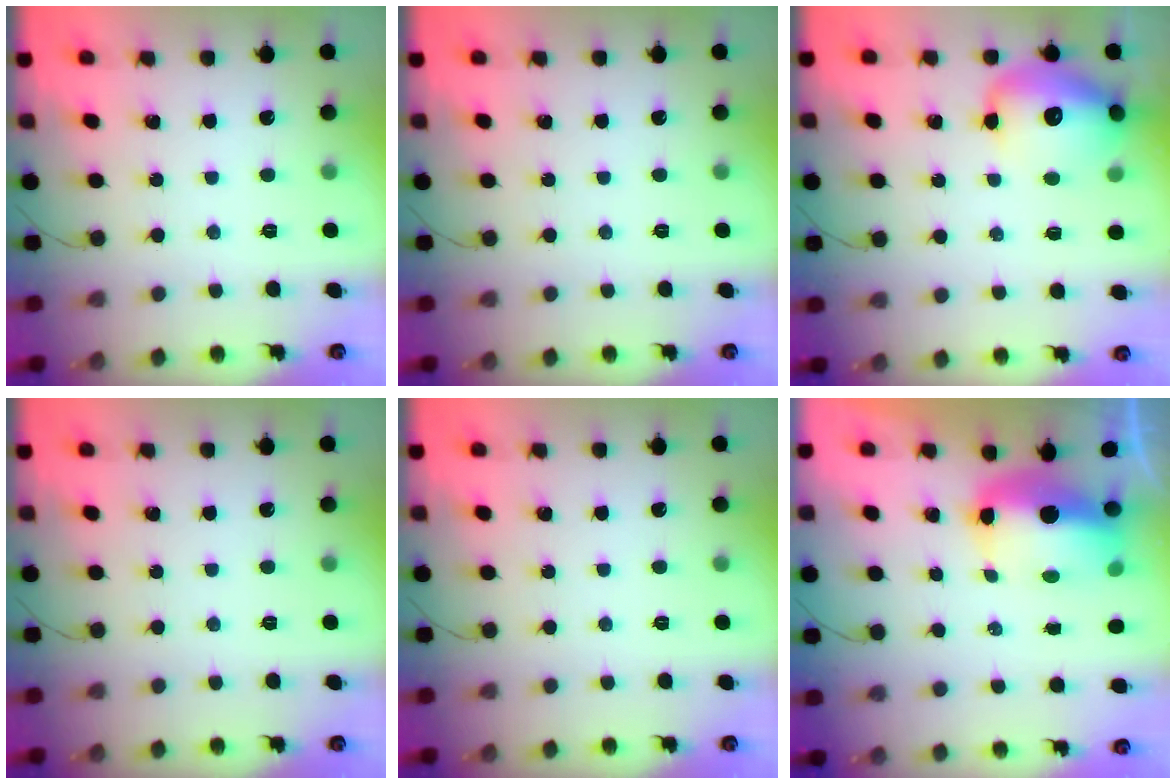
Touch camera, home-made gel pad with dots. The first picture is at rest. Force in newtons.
{"total": 0.0}
{"total": 14.3, "press": 13.9, "slide": 3.1}
{"total": 0.0}
{"total": 0.0}
{"total": 10.6, "press": 10.4, "slide": 2.2}